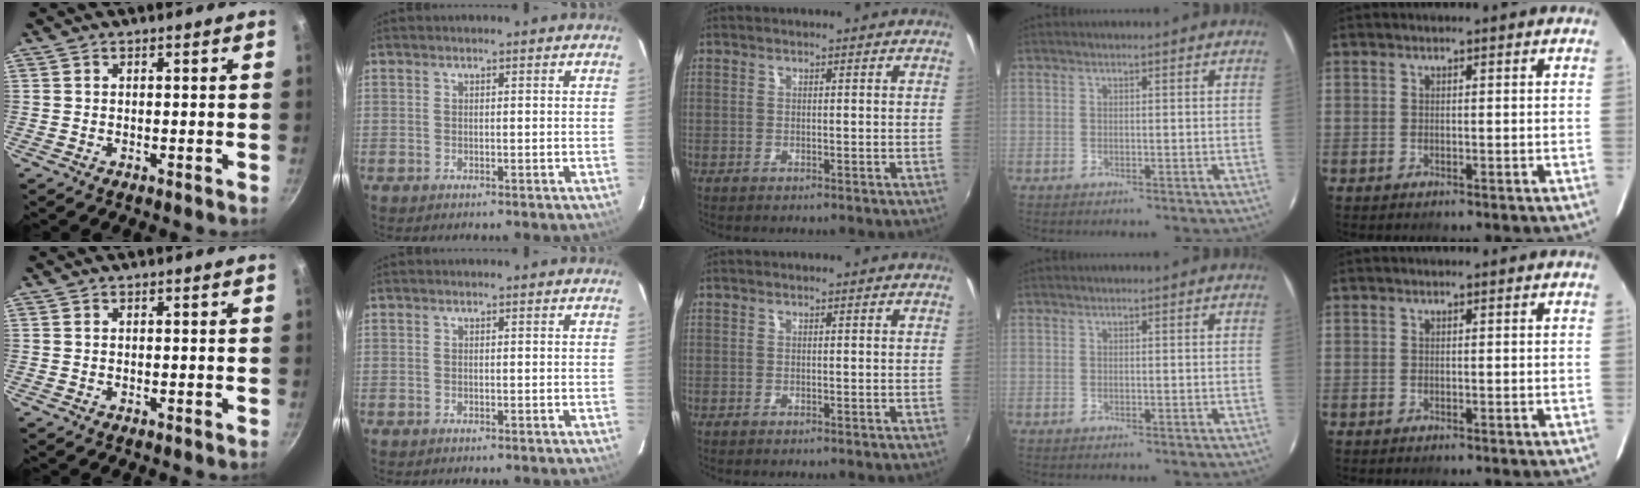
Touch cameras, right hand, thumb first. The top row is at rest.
{}